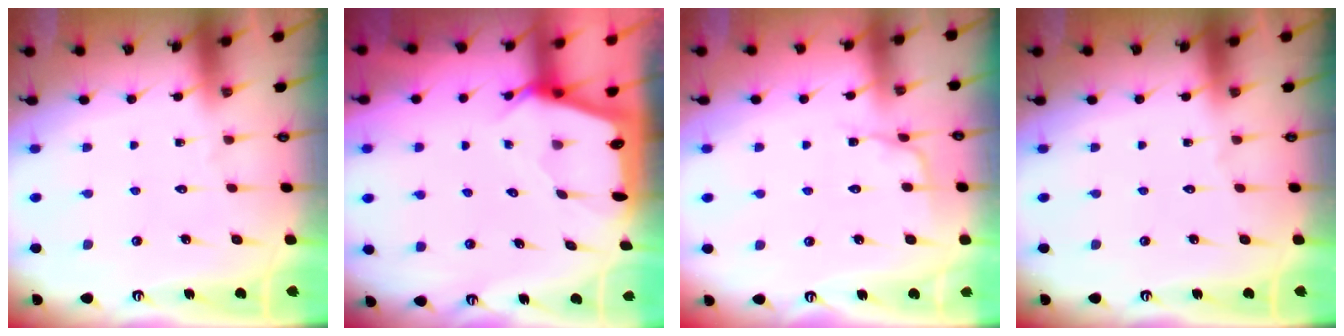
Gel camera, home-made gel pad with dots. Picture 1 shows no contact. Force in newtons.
{"total": 2.4, "press": 2.4, "slide": 0.3}
{"total": 3.4, "press": 3.4, "slide": 0.4}
{"total": 0.0}